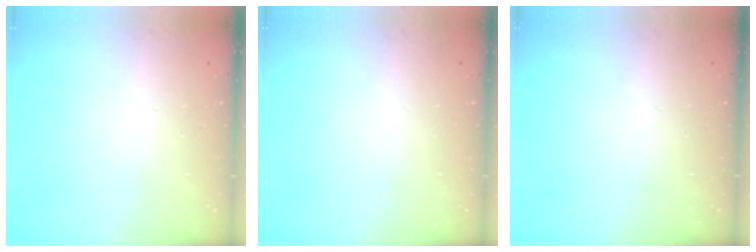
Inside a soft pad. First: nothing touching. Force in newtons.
{"total": 0.0}
{"total": 0.0}